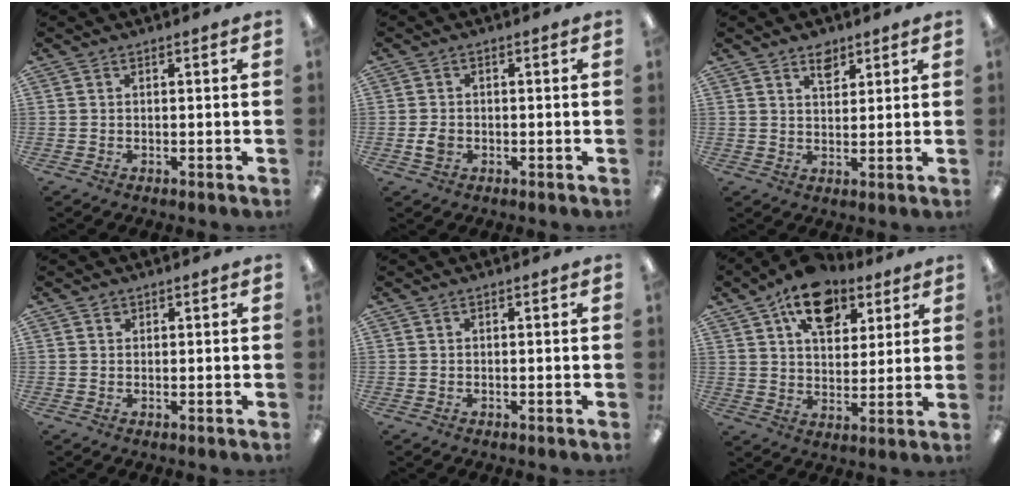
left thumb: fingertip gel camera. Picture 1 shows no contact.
{"total": 2.4, "force": [-0.7, 1.8, 1.5], "torque": [-0.025, 0.003, -0.012]}
{"total": 4.3, "force": [3.3, 2.2, 1.7], "torque": [-0.009, -0.021, 0.055]}
{"total": 0.7, "force": [0.5, 0.5, 0.1], "torque": [-0.004, 0.001, 0.011]}
{"total": 0.0}
{"total": 14.2, "force": [8.6, 8.7, 7.3], "torque": [-0.105, -0.037, 0.152]}